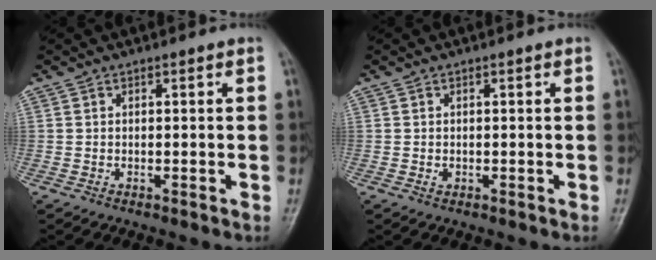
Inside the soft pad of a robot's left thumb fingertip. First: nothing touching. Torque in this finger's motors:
{"motor_torque": [-0.10, -0.04, 0.09, -0.07, 0.01]}